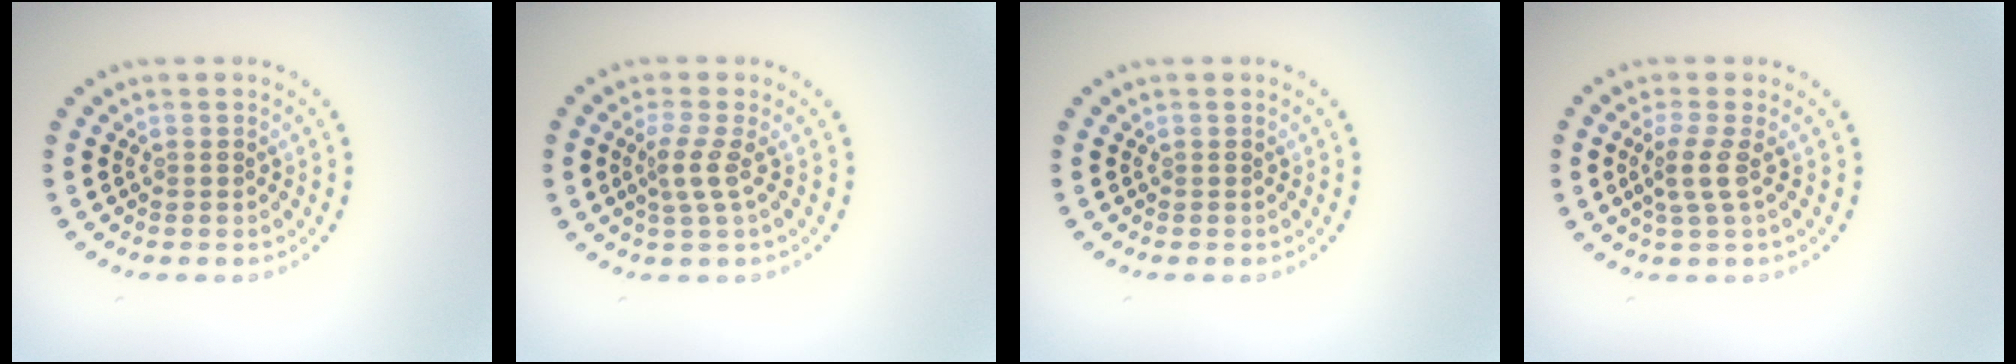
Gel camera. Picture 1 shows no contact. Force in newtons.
{"total": 2.1, "press": 1.4, "slide": 1.5}
{"total": 0.0}
{"total": 2.1, "press": 1.6, "slide": 1.3}